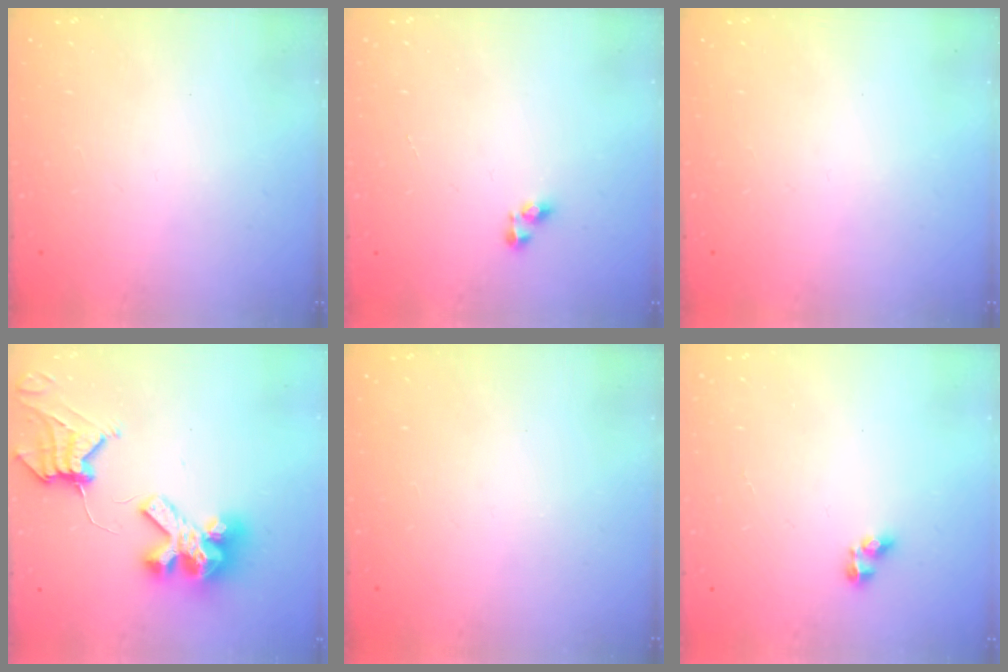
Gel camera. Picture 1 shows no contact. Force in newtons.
{"total": 3.6, "press": 3.6, "slide": 0.1}
{"total": 0.0}
{"total": 12.2, "press": 12.1, "slide": 1.2}
{"total": 0.0}
{"total": 2.9, "press": 2.6, "slide": 1.1}